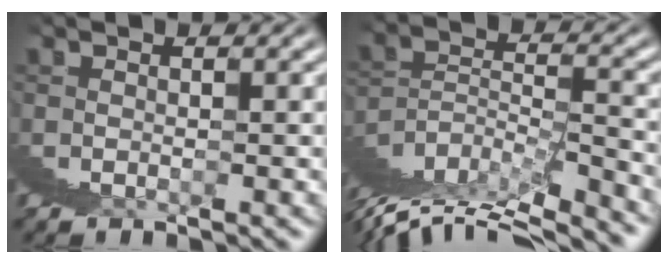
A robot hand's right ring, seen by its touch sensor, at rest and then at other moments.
{"total": 2.8, "force": [0.4, 0.6, 2.7], "torque": [-0.012, 0.020, -0.006]}